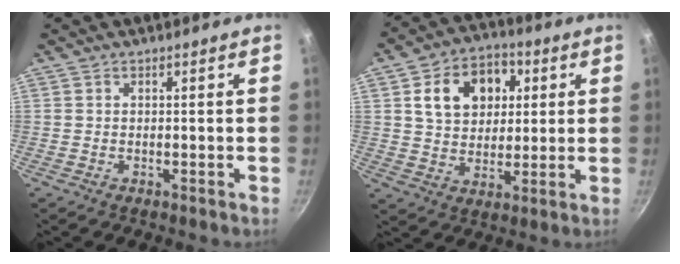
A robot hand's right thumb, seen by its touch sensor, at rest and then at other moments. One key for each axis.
{"total": 14.0, "fx": 3.9, "fy": 10.6, "fz": 8.3, "tx": -0.101, "ty": 0.011, "tz": 0.058}